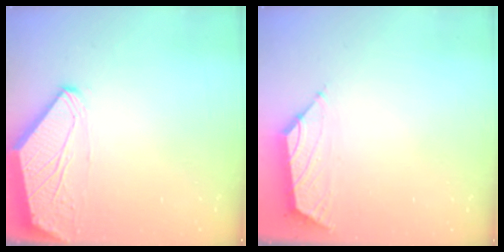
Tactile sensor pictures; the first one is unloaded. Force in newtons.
{"total": 1.6, "press": 1.4, "slide": 0.6}